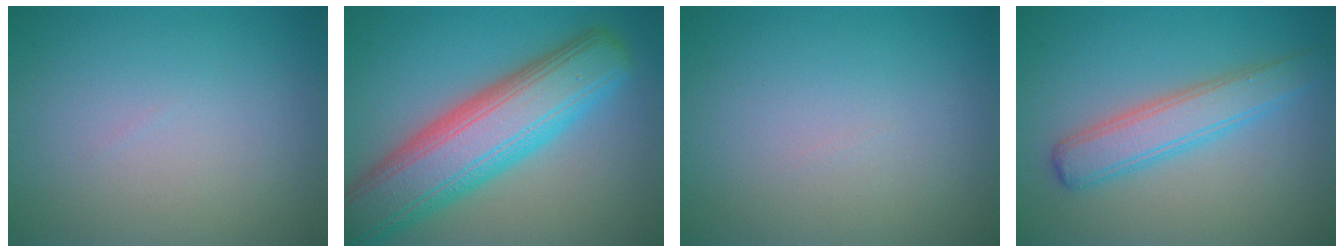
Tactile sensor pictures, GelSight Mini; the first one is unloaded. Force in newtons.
{"total": 10.5, "press": 10.5, "slide": 0.3}
{"total": 0.0}
{"total": 4.0, "press": 4.0, "slide": 0.0}